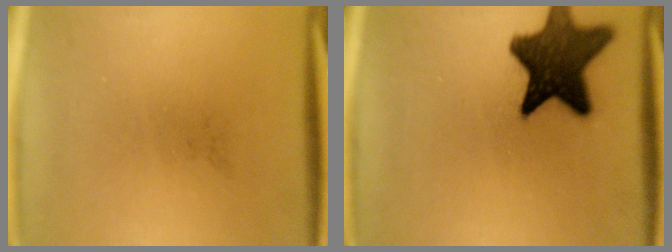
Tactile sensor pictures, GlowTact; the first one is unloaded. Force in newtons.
{"total": 13.6}